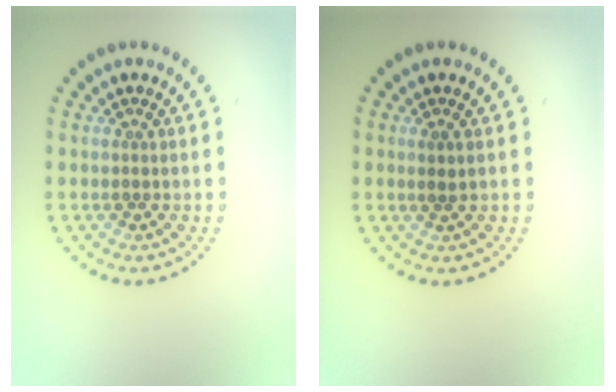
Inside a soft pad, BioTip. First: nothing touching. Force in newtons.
{"total": 0.6, "press": 0.4, "slide": 0.5}